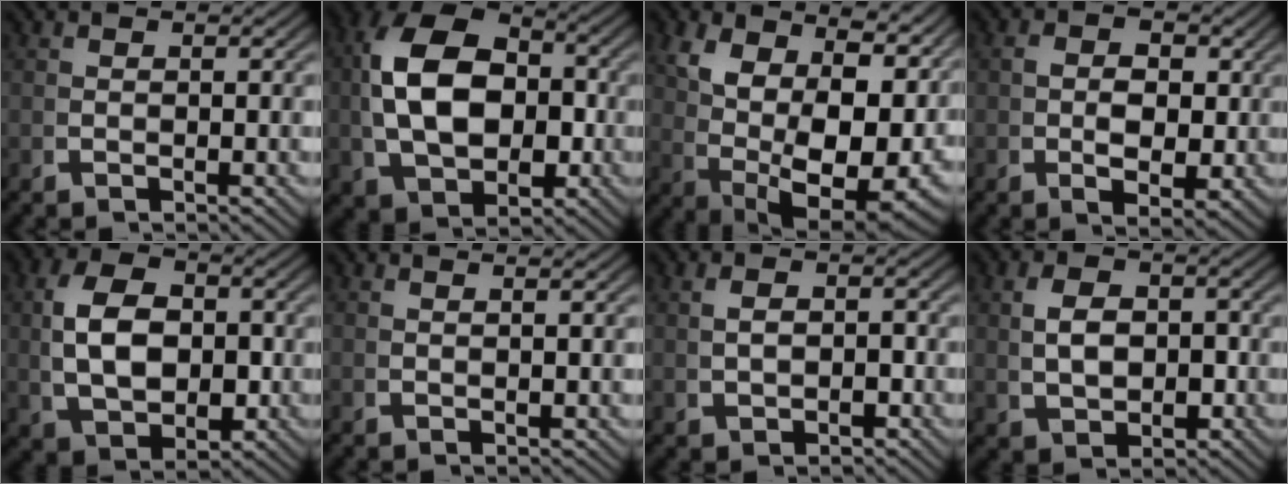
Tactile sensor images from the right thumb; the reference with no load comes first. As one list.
[{"total": 12.8, "force": [0.7, 8.5, 9.6], "torque": [-0.199, -0.029, 0.030]}, {"total": 15.9, "force": [1.1, 10.1, 12.2], "torque": [-0.240, -0.053, 0.048]}, {"total": 4.4, "force": [0.3, 3.1, 3.1], "torque": [-0.044, -0.016, 0.010]}, {"total": 9.0, "force": [0.5, 6.0, 6.7], "torque": [-0.133, -0.026, 0.025]}, {"total": 1.1, "force": [0.8, -0.4, 0.5], "torque": [-0.008, 0.004, 0.018]}, {"total": 2.4, "force": [0.1, 1.5, 1.8], "torque": [-0.024, 0.002, 0.009]}, {"total": 4.8, "force": [0.4, 3.2, 3.4], "torque": [-0.055, -0.011, 0.020]}]